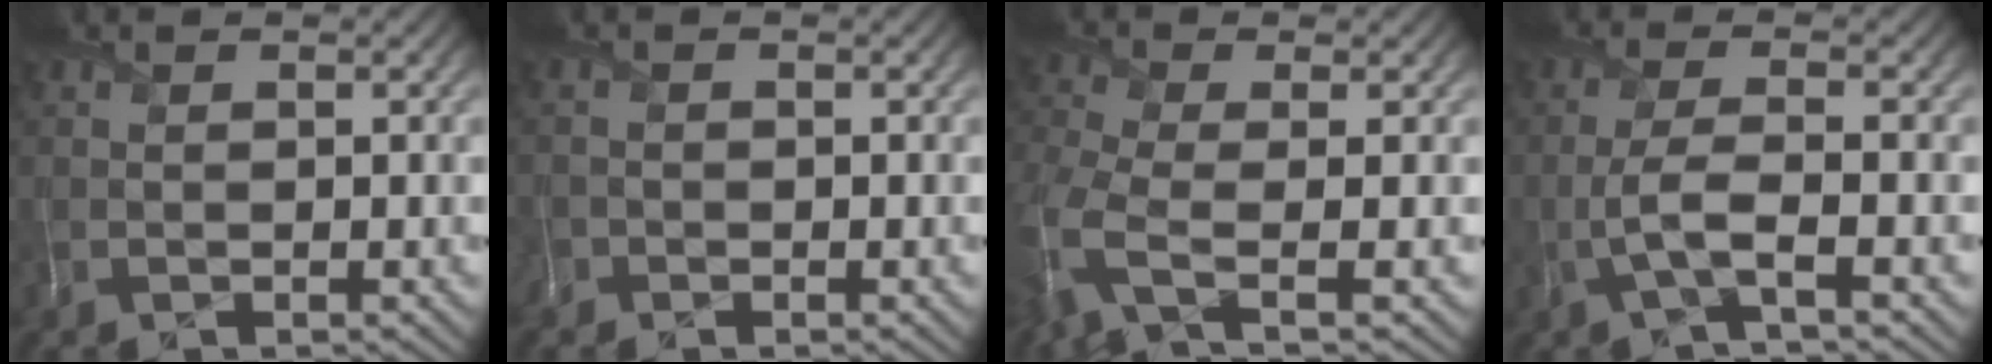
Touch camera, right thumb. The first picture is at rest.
{"total": 1.1, "force": [-1.0, 0.5, 0.0], "torque": [0.001, -0.005, -0.025]}
{"total": 6.9, "force": [-2.8, 2.4, 5.8], "torque": [-0.142, -0.013, -0.073]}
{"total": 3.6, "force": [-1.2, 0.5, 3.3], "torque": [-0.069, 0.012, -0.036]}